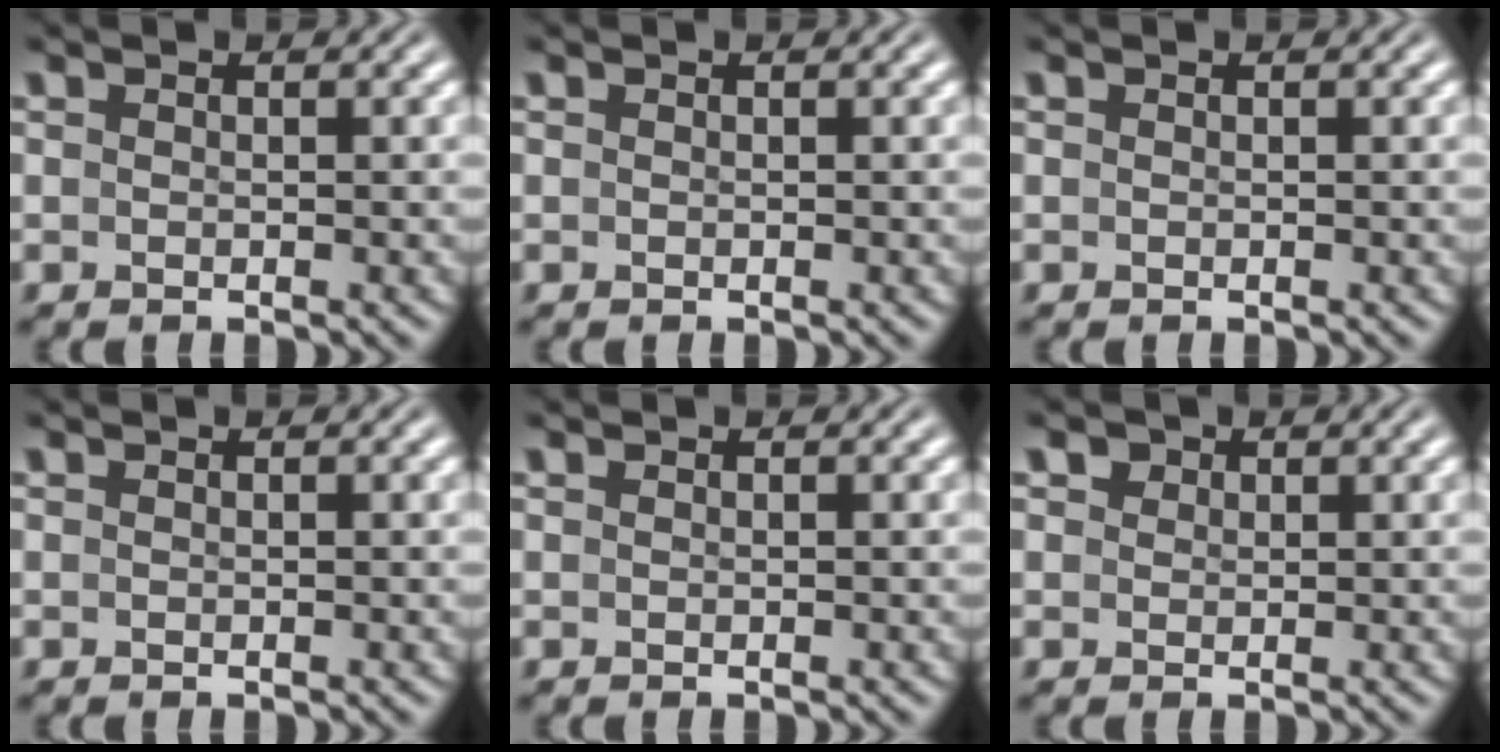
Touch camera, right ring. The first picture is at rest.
{"total": 0.0}
{"total": 0.0}
{"total": 0.0}
{"total": 0.0}
{"total": 2.5, "force": [1.4, 1.8, 1.0], "torque": [-0.020, -0.003, 0.029]}